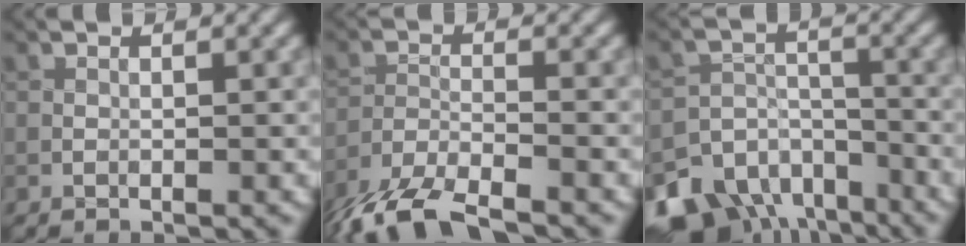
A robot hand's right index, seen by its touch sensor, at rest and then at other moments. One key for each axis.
{"total": 7.4, "fx": -6.1, "fy": 1.9, "fz": 3.7, "tx": -0.075, "ty": -0.014, "tz": -0.116}
{"total": 13.2, "fx": -9.6, "fy": 8.2, "fz": 3.9, "tx": -0.079, "ty": -0.028, "tz": -0.157}